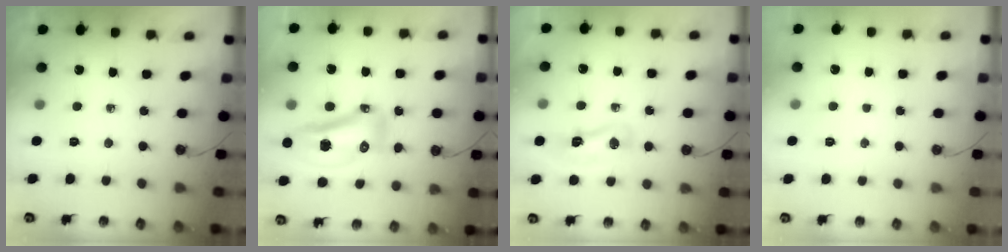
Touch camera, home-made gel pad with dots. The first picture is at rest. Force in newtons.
{"total": 15.4, "press": 15.3, "slide": 1.9}
{"total": 7.8, "press": 7.8, "slide": 1.1}
{"total": 1.8, "press": 1.7, "slide": 0.6}